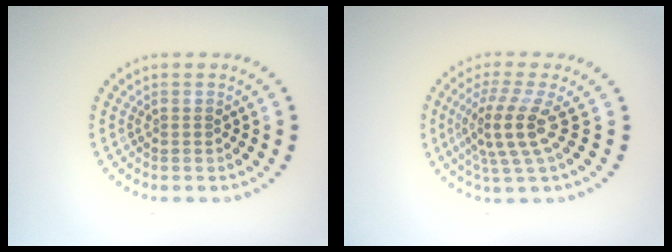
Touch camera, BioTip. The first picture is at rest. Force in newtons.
{"total": 3.8, "press": 2.7, "slide": 2.7}